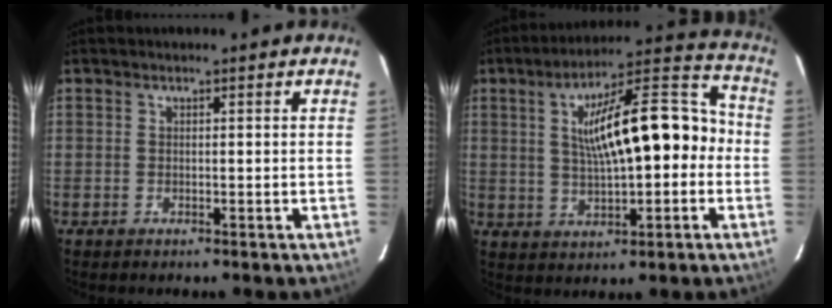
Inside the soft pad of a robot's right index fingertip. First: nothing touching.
{"total": 16.9, "force": [0.2, 5.8, 15.9], "torque": [-0.253, 0.036, 0.013]}